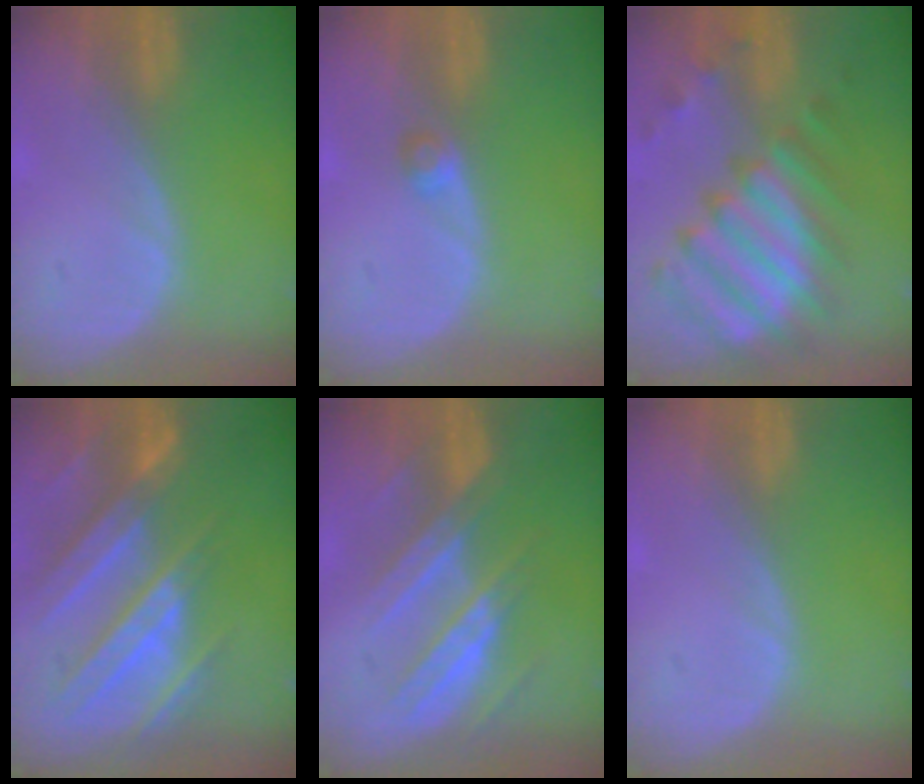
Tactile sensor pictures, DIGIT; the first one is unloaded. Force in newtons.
{"total": 1.8, "press": 1.6, "slide": 0.8}
{"total": 11.9, "press": 10.4, "slide": 5.8}
{"total": 11.1, "press": 9.8, "slide": 5.2}
{"total": 7.4, "press": 7.4, "slide": 0.4}
{"total": 0.0}